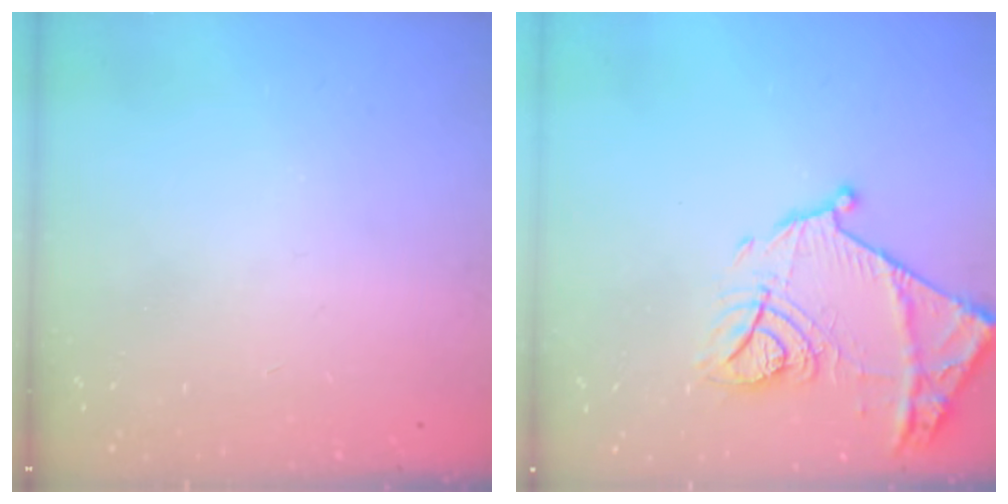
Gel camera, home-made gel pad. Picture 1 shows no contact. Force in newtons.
{"total": 16.5, "press": 16.4, "slide": 1.4}